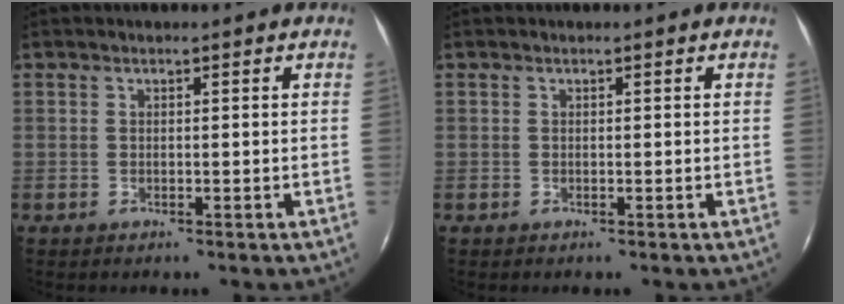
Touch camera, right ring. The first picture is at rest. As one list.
[{"total": 0.0}]